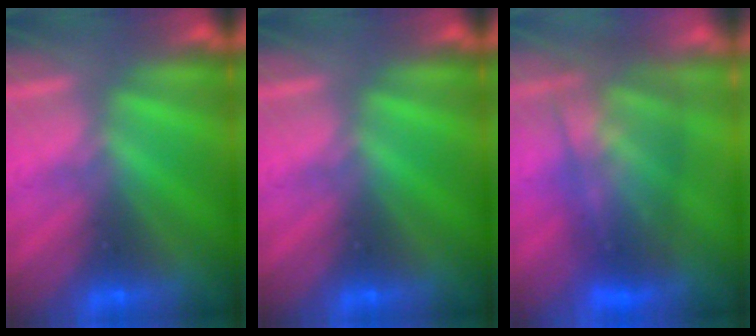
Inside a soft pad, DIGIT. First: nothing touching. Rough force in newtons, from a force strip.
{"total": 0.0}
{"total": 5.8}